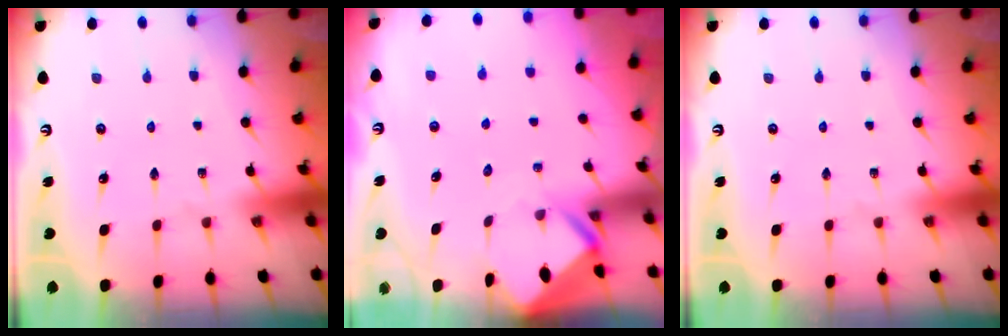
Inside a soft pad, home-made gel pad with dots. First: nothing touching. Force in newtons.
{"total": 3.5, "press": 3.4, "slide": 0.3}
{"total": 0.0}